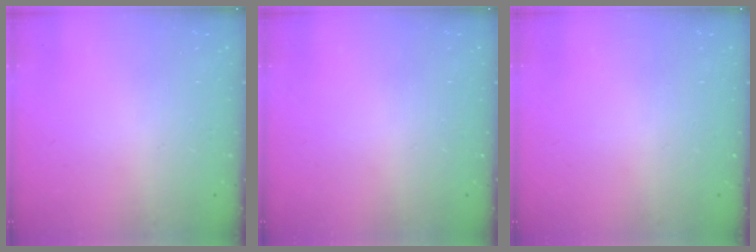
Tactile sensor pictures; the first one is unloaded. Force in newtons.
{"total": 0.0}
{"total": 0.0}